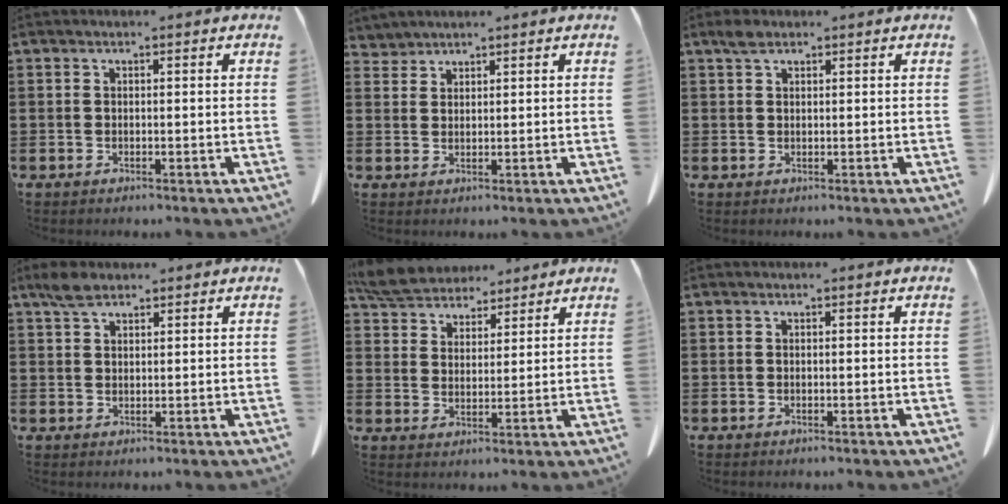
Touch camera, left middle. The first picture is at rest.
{"total": 1.8, "force": [1.8, 0.3, -0.1], "torque": [-0.004, 0.001, 0.036]}
{"total": 1.8, "force": [1.2, 1.0, 0.9], "torque": [-0.022, 0.003, 0.023]}
{"total": 3.2, "force": [2.4, 1.4, 1.6], "torque": [-0.038, 0.005, 0.046]}
{"total": 6.2, "force": [5.7, 2.0, 1.1], "torque": [-0.049, -0.015, 0.108]}
{"total": 0.0}